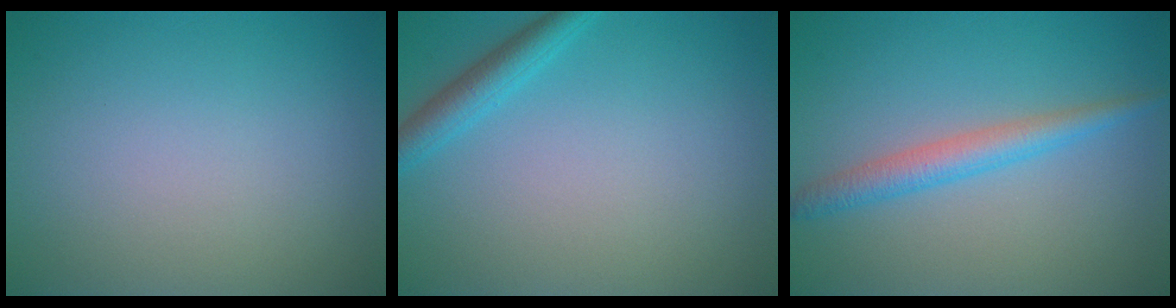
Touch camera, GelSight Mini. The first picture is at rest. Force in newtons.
{"total": 2.5, "press": 2.4, "slide": 0.1}
{"total": 2.9, "press": 2.9, "slide": 0.1}